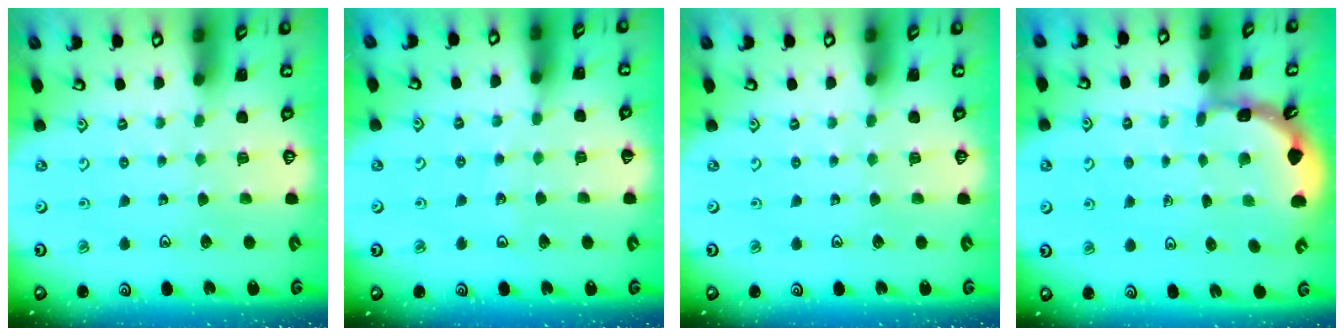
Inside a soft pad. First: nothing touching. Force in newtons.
{"total": 4.9, "press": 4.9, "slide": 0.4}
{"total": 0.0}
{"total": 1.9, "press": 1.9, "slide": 0.1}